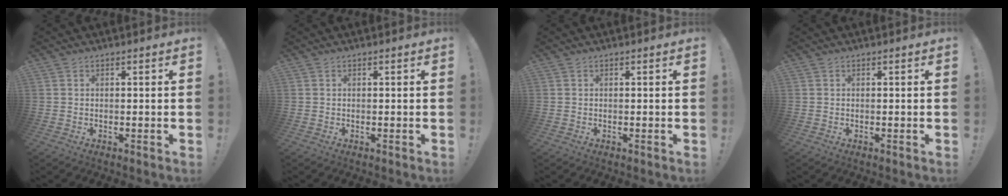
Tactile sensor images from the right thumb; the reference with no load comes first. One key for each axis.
{"total": 0.0}
{"total": 0.0}
{"total": 0.0}